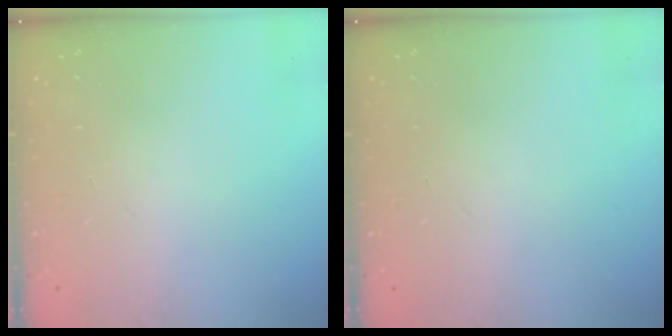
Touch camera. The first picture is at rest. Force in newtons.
{"total": 0.0}